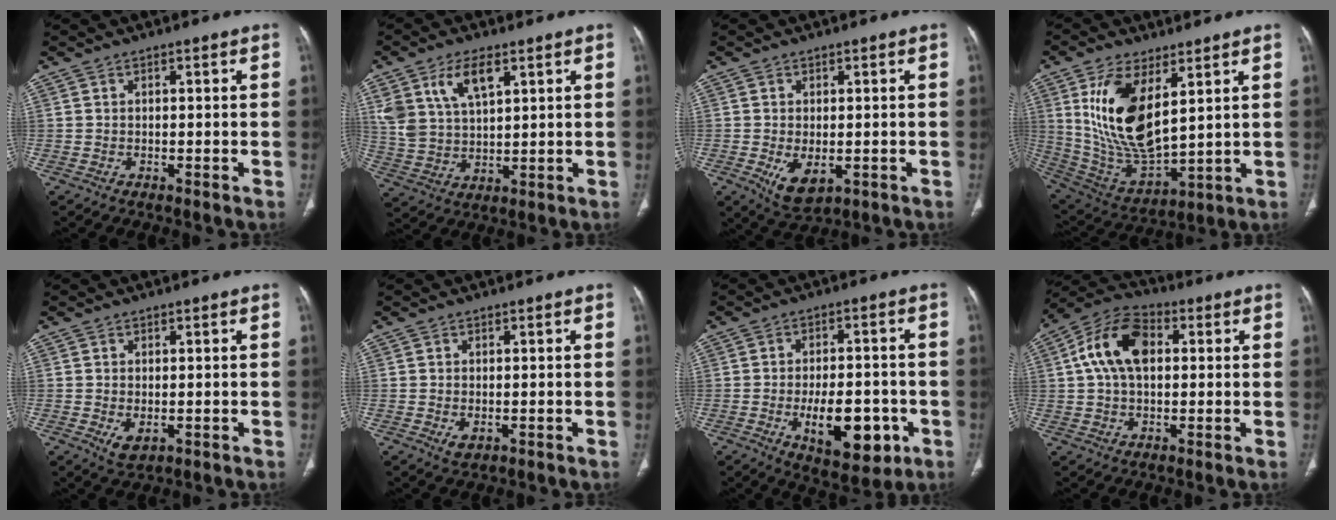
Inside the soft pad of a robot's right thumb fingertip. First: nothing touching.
{"total": 10.4, "force": [5.2, 5.3, 7.3], "torque": [-0.138, -0.015, 0.109]}
{"total": 5.8, "force": [-1.4, 3.2, 4.6], "torque": [-0.082, -0.010, -0.011]}
{"total": 17.5, "force": [6.0, 8.2, 14.3], "torque": [-0.265, -0.028, 0.136]}
{"total": 3.1, "force": [-0.6, 1.8, 2.4], "torque": [-0.044, -0.006, -0.001]}
{"total": 2.0, "force": [-0.5, 1.3, 1.5], "torque": [-0.028, -0.004, -0.004]}
{"total": 13.3, "force": [-4.2, 6.6, 10.7], "torque": [-0.134, 0.012, -0.050]}
{"total": 12.5, "force": [2.3, 7.7, 9.5], "torque": [-0.174, 0.024, 0.032]}